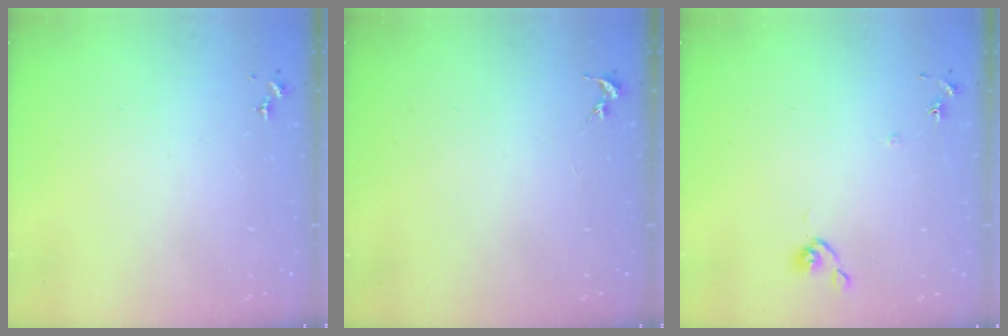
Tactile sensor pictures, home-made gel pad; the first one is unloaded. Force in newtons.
{"total": 0.0}
{"total": 7.1, "press": 7.0, "slide": 0.6}